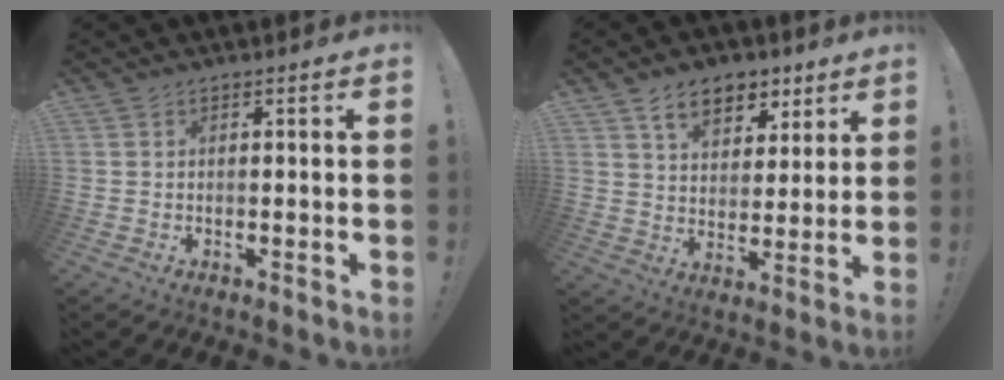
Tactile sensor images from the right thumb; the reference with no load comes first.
{"total": 10.6, "force": [6.4, 6.7, 5.1], "torque": [-0.064, -0.033, 0.118]}